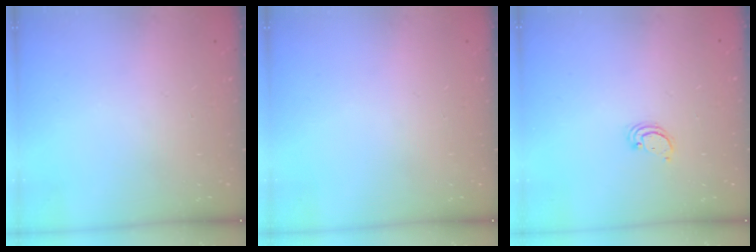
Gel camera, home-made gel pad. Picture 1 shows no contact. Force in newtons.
{"total": 0.0}
{"total": 2.4, "press": 2.4, "slide": 0.2}